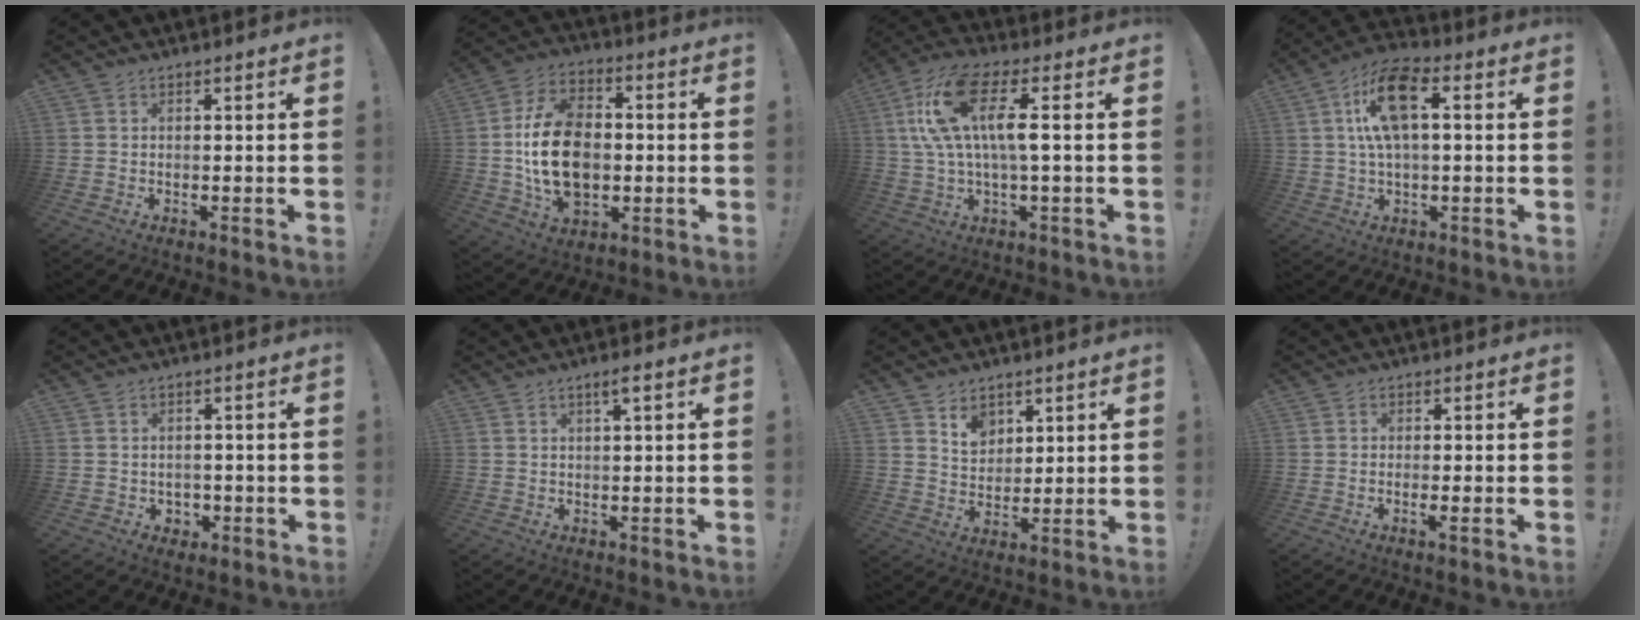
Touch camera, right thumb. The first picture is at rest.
{"total": 20.3, "force": [-1.4, 14.6, 14.0], "torque": [-0.246, 0.015, -0.017]}
{"total": 15.9, "force": [3.4, 5.3, 14.6], "torque": [-0.298, 0.003, 0.050]}
{"total": 13.4, "force": [2.1, 6.2, 11.7], "torque": [-0.209, 0.015, 0.039]}
{"total": 3.2, "force": [0.3, 3.0, 1.0], "torque": [-0.006, -0.006, 0.006]}
{"total": 2.4, "force": [1.1, -0.1, 2.1], "torque": [-0.042, 0.001, 0.016]}
{"total": 6.6, "force": [4.5, 4.2, 2.3], "torque": [-0.036, -0.027, 0.086]}
{"total": 2.1, "force": [-0.6, -0.2, 2.0], "torque": [-0.025, -0.005, -0.013]}